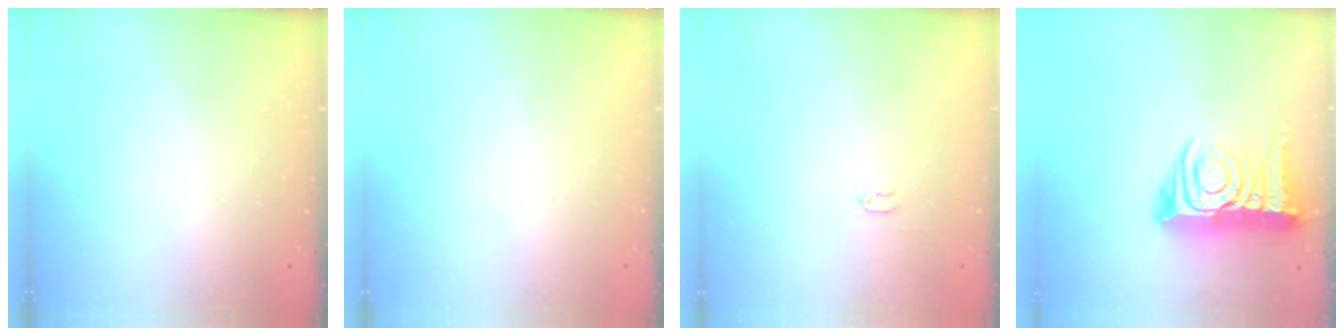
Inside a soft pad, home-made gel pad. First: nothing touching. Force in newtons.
{"total": 0.0}
{"total": 2.0, "press": 2.0, "slide": 0.3}
{"total": 13.5, "press": 13.4, "slide": 1.5}